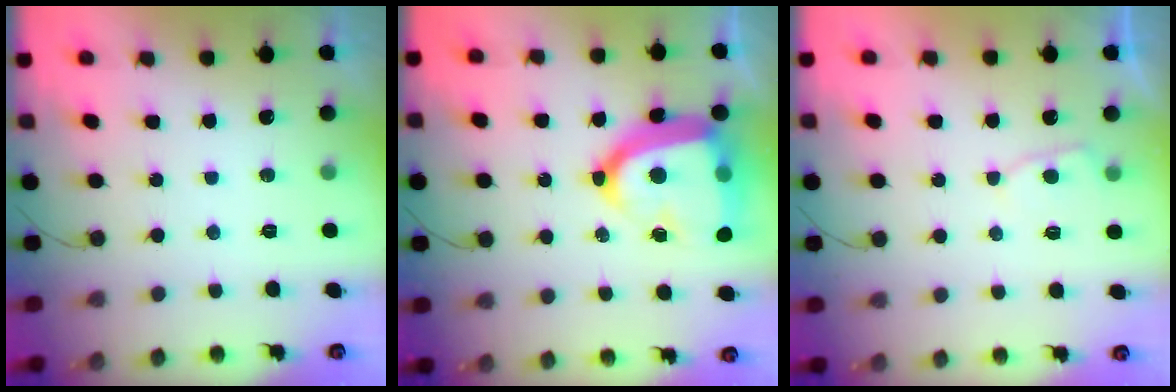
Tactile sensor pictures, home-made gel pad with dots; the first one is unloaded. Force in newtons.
{"total": 23.4, "press": 23.3, "slide": 1.9}
{"total": 3.4, "press": 3.4, "slide": 0.4}